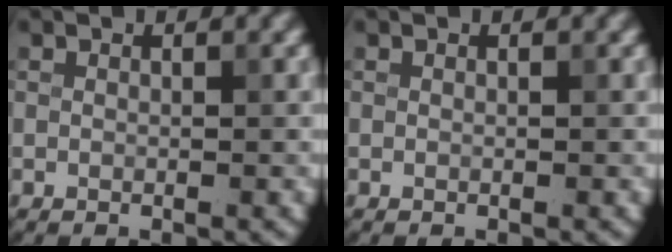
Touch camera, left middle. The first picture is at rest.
{"total": 0.0}